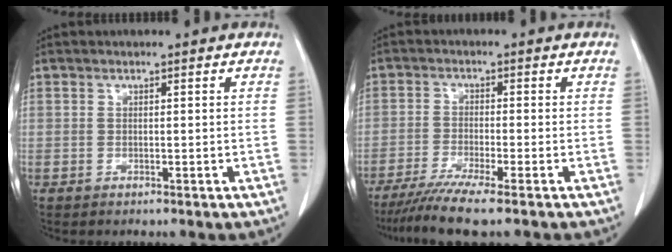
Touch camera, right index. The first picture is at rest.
{"total": 7.1, "force": [-5.6, -0.9, 4.3], "torque": [-0.069, -0.022, -0.096]}